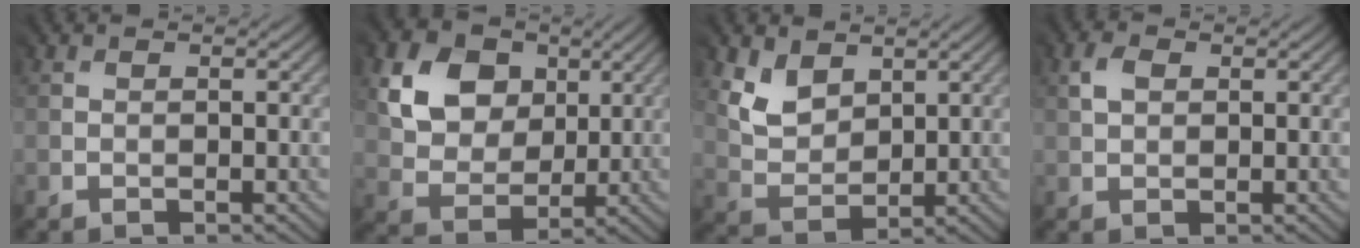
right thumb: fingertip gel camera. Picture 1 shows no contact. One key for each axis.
{"total": 10.7, "fx": 4.9, "fy": 8.3, "fz": 4.8, "tx": -0.140, "ty": 0.019, "tz": 0.100}
{"total": 4.7, "fx": 3.4, "fy": 3.1, "fz": 1.3, "tx": -0.058, "ty": -0.009, "tz": 0.062}
{"total": 1.7, "fx": 1.0, "fy": 1.3, "fz": 0.5, "tx": -0.018, "ty": 0.003, "tz": 0.015}